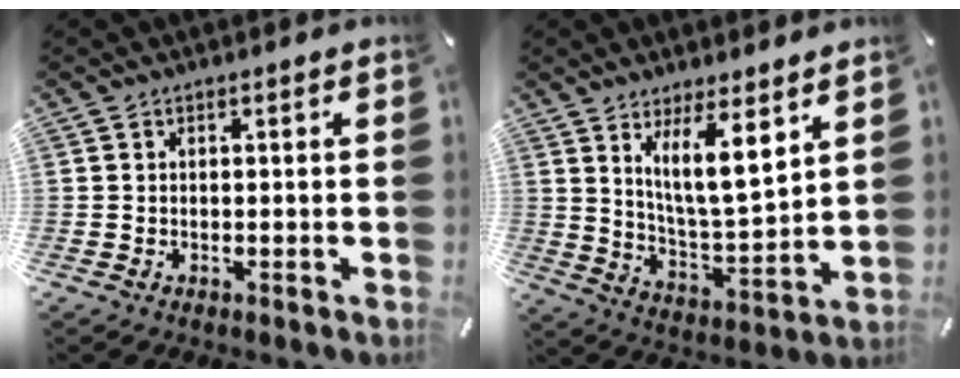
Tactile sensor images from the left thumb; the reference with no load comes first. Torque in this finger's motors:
{"motor_torque": [1.82, 1.74, 1.34, -1.29, 0.12]}